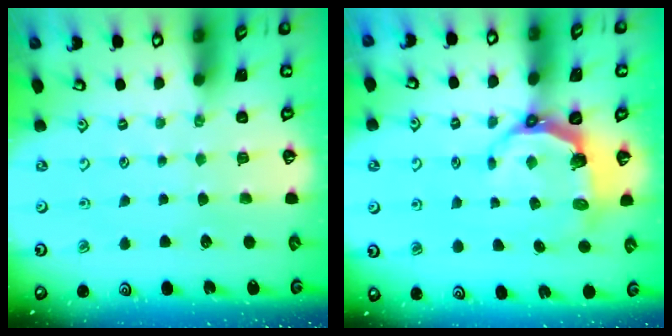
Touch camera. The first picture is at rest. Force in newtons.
{"total": 6.5, "press": 5.0, "slide": 4.1}